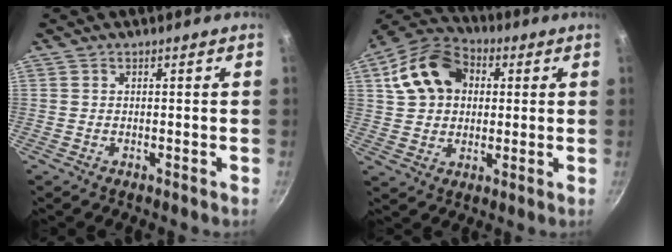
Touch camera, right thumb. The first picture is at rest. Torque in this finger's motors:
{"motor_torque": [0.15, 0.18, 0.21, 0.06, 0.11]}